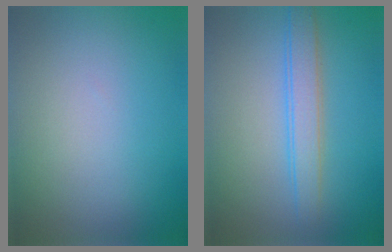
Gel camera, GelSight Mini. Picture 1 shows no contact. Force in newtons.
{"total": 2.9, "press": 2.9, "slide": 0.0}